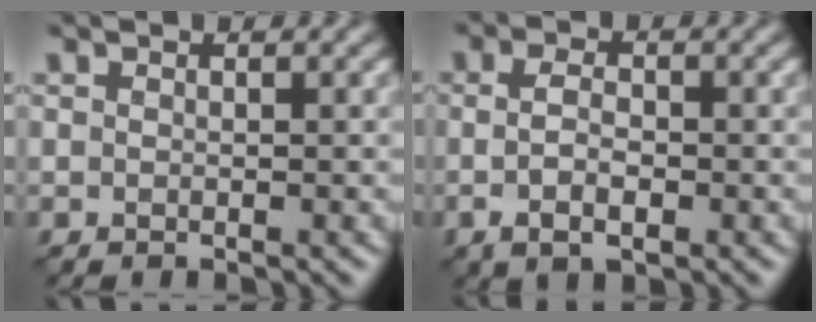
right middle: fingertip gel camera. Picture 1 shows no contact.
{"total": 2.7, "force": [-0.6, 1.1, 2.3], "torque": [-0.049, 0.002, -0.013]}